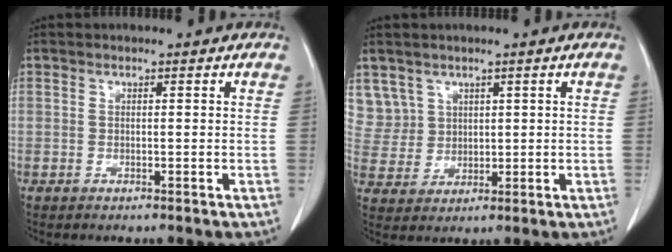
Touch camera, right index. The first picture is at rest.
{"total": 6.3, "force": [3.5, 5.2, -0.2], "torque": [0.006, 0.012, 0.085]}